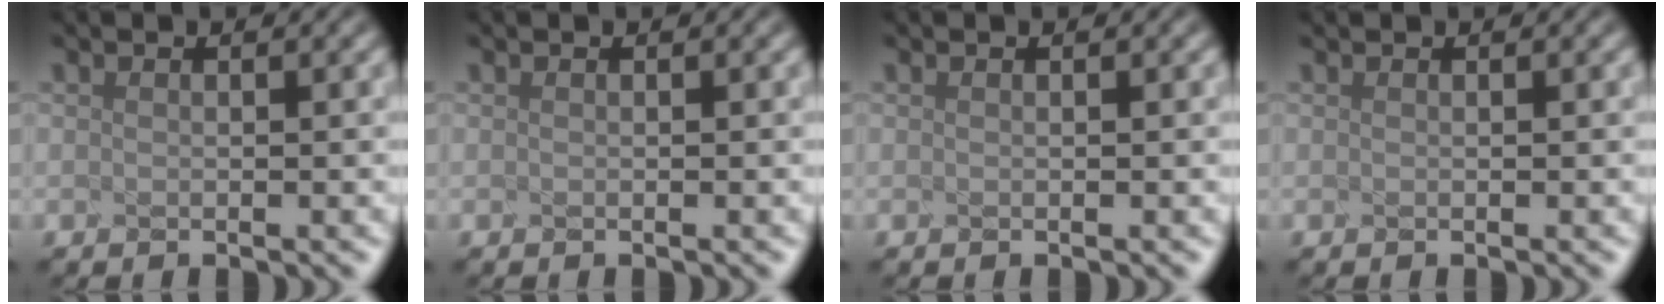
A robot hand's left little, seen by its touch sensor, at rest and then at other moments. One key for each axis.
{"total": 0.0}
{"total": 0.0}
{"total": 0.0}